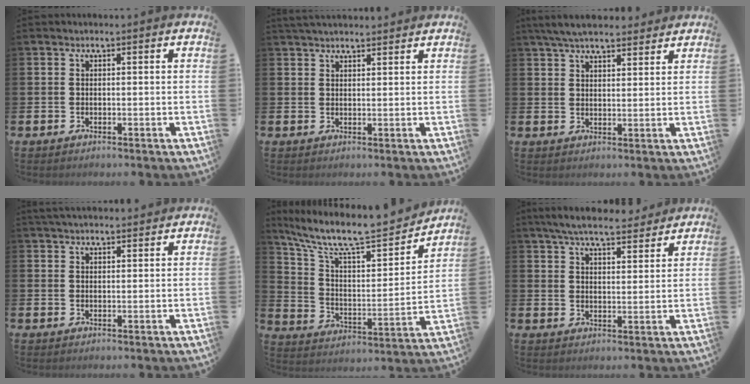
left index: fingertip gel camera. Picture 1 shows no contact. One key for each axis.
{"total": 2.8, "fx": 2.7, "fy": 0.5, "fz": 0.7, "tx": -0.016, "ty": -0.007, "tz": 0.049}
{"total": 5.7, "fx": 5.2, "fy": 1.3, "fz": 1.8, "tx": -0.045, "ty": -0.013, "tz": 0.097}
{"total": 2.8, "fx": 2.7, "fy": 0.5, "fz": 0.6, "tx": -0.014, "ty": -0.006, "tz": 0.050}
{"total": 10.0, "fx": 8.6, "fy": 2.4, "fz": 4.4, "tx": -0.121, "ty": -0.061, "tz": 0.144}
{"total": 6.5, "fx": 6.1, "fy": 1.1, "fz": 1.9, "tx": -0.045, "ty": -0.029, "tz": 0.107}